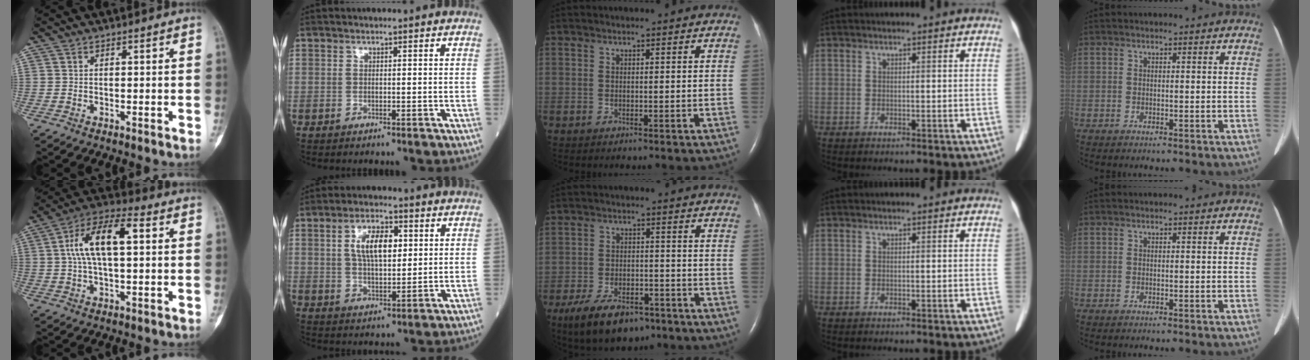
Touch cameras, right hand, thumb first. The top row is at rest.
{"thumb": {"total": 13.0, "force": [2.2, 5.7, 11.5], "torque": [-0.215, 0.031, 0.035]}, "index": {"total": 8.3, "force": [2.2, 3.4, 7.2], "torque": [-0.136, 0.012, 0.040]}, "middle": {"total": 10.3, "force": [-7.1, 4.7, 5.9], "torque": [-0.107, -0.008, -0.114]}}